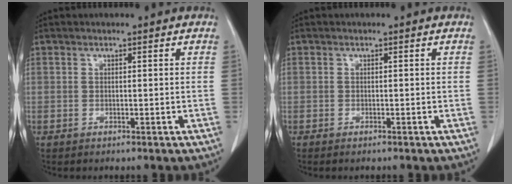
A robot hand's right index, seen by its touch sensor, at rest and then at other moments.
{"total": 0.7, "force": [-0.6, 0.1, 0.3], "torque": [-0.012, -0.002, -0.007]}